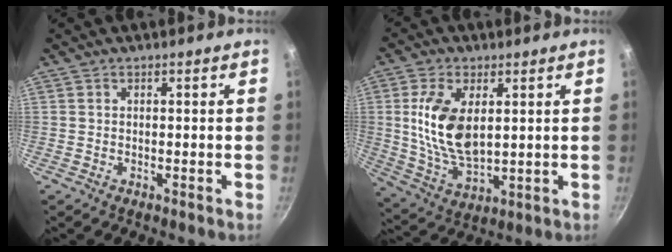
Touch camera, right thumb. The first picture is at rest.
{"total": 13.4, "force": [2.6, 7.2, 10.9], "torque": [-0.205, -0.017, 0.057]}